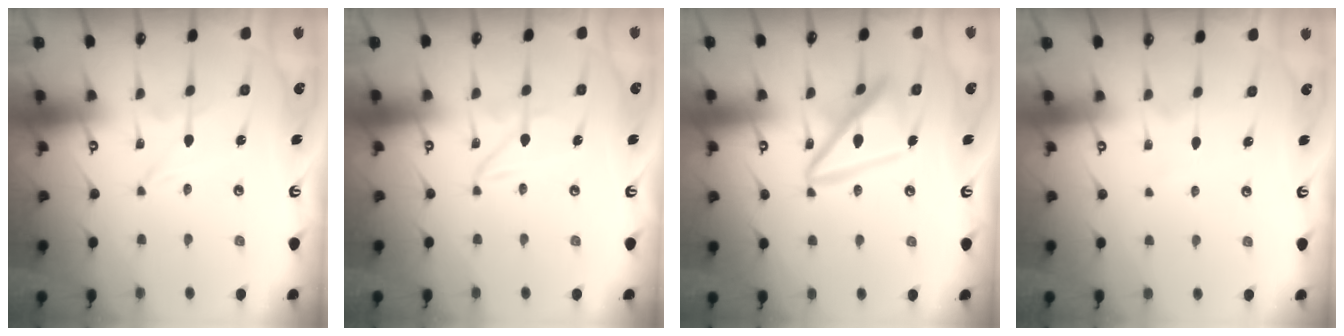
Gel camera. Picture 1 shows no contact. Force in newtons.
{"total": 1.6, "press": 1.6, "slide": 0.3}
{"total": 14.6, "press": 14.6, "slide": 1.4}
{"total": 2.8, "press": 2.7, "slide": 0.3}